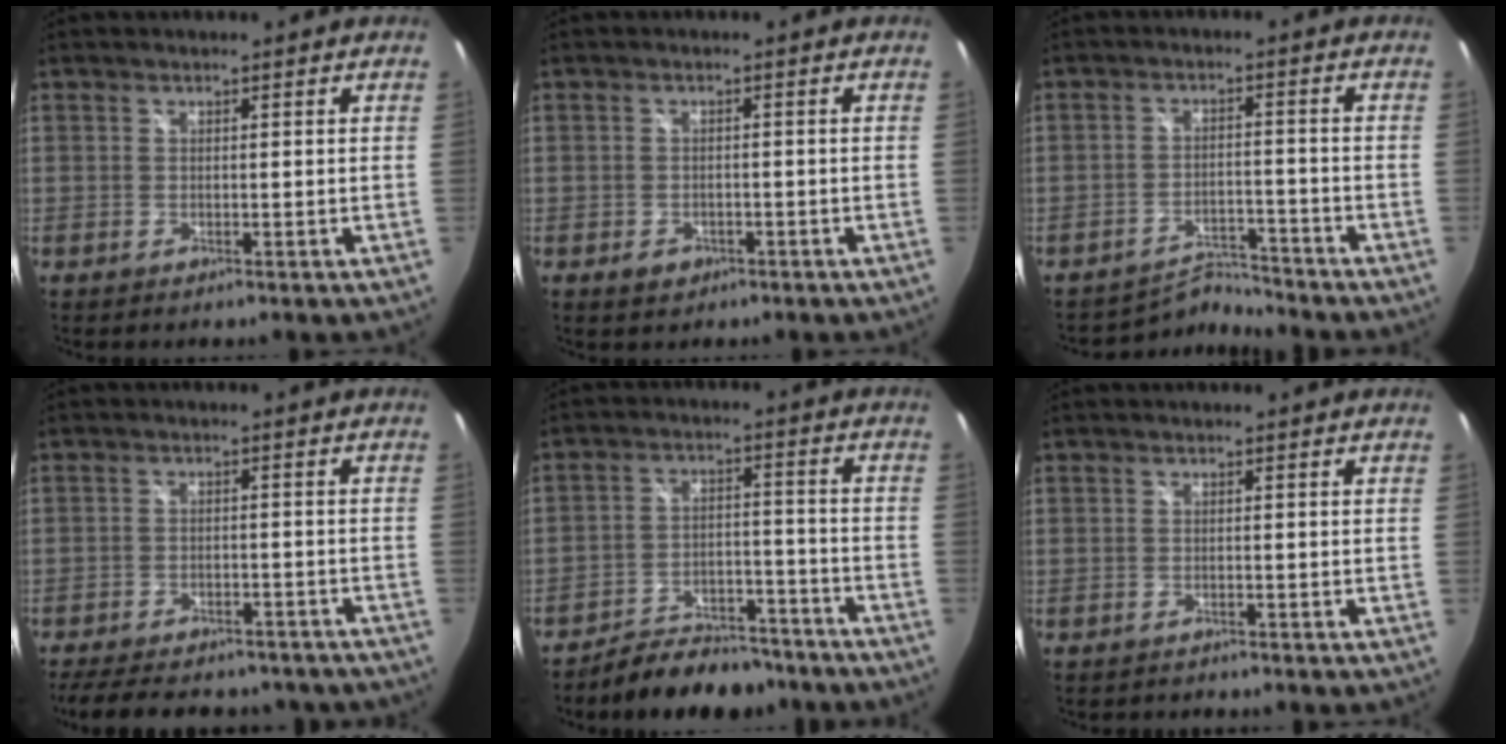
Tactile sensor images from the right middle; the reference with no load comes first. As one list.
[{"total": 2.7, "force": [-1.4, 2.1, 0.9], "torque": [-0.020, -0.003, -0.019]}, {"total": 5.6, "force": [-5.4, -0.3, -1.4], "torque": [0.009, 0.015, -0.092]}, {"total": 19.8, "force": [-16.4, 7.5, 8.3], "torque": [-0.177, -0.007, -0.210]}, {"total": 12.3, "force": [-10.9, 4.3, 3.8], "torque": [-0.076, 0.012, -0.150]}, {"total": 1.2, "force": [-1.2, 0.3, 0.1], "torque": [-0.006, -0.006, -0.018]}]